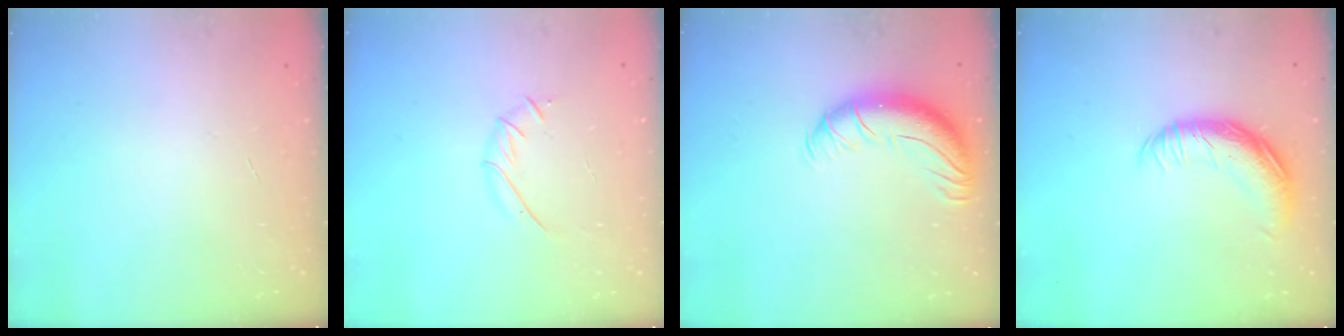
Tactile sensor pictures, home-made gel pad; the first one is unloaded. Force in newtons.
{"total": 4.6, "press": 4.4, "slide": 1.3}
{"total": 12.1, "press": 11.8, "slide": 2.7}
{"total": 15.3, "press": 15.3, "slide": 0.4}